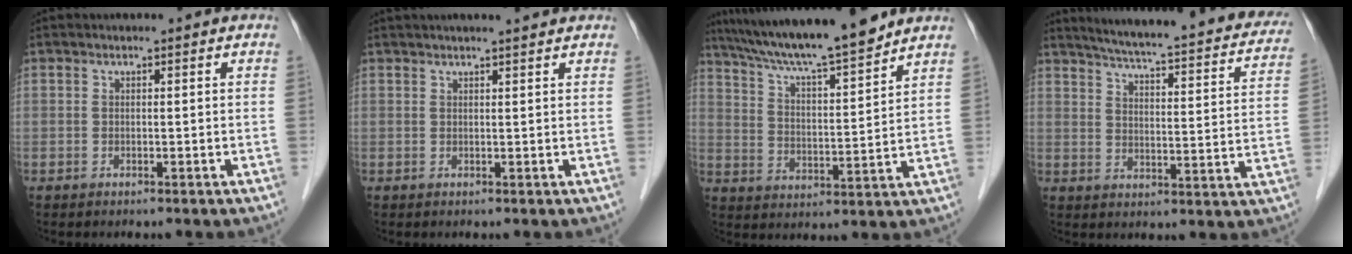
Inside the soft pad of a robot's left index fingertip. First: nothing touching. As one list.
[{"total": 5.4, "force": [4.8, 0.1, 2.5], "torque": [-0.034, 0.025, 0.062]}, {"total": 15.7, "force": [13.8, 0.0, 7.5], "torque": [-0.128, 0.008, 0.223]}, {"total": 26.4, "force": [23.0, 3.8, 12.4], "torque": [-0.180, -0.033, 0.277]}]